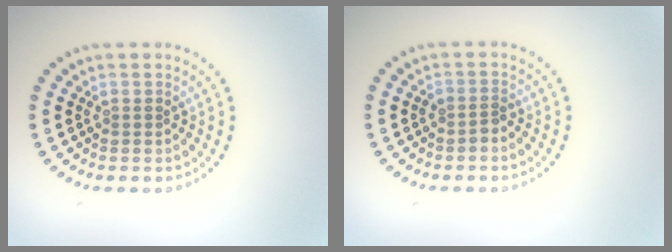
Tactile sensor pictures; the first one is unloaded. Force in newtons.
{"total": 1.1, "press": 0.9, "slide": 0.6}